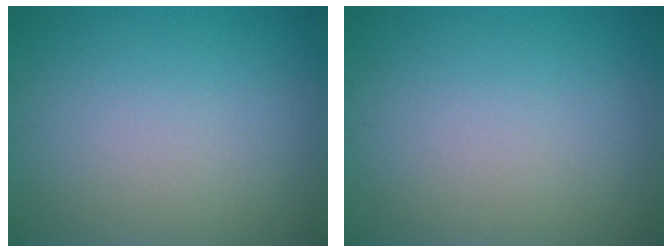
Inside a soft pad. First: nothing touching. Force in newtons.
{"total": 0.0}